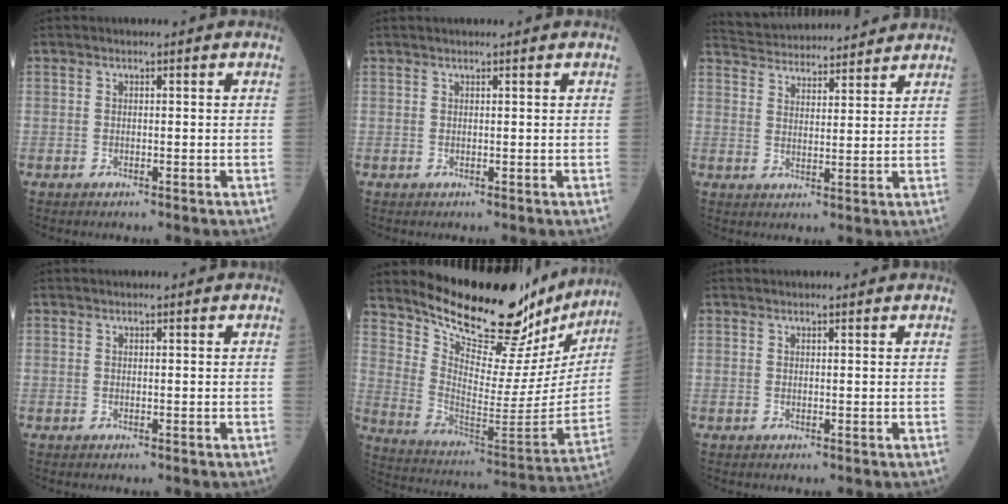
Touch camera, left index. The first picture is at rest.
{"total": 2.6, "force": [2.3, 0.1, 1.2], "torque": [-0.005, 0.025, 0.033]}
{"total": 15.1, "force": [14.4, 2.6, 3.8], "torque": [-0.059, 0.034, 0.216]}
{"total": 2.1, "force": [2.0, 0.3, 0.7], "torque": [-0.003, 0.023, 0.027]}
{"total": 26.5, "force": [23.5, 6.1, 10.5], "torque": [-0.163, -0.080, 0.326]}
{"total": 4.4, "force": [4.2, 0.7, 1.3], "torque": [-0.007, 0.030, 0.051]}